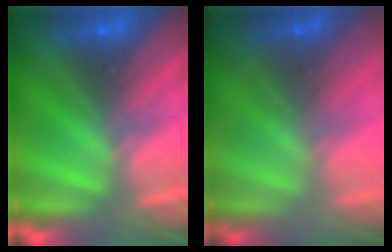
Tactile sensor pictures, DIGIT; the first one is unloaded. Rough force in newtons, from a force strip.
{"total": 1.7}